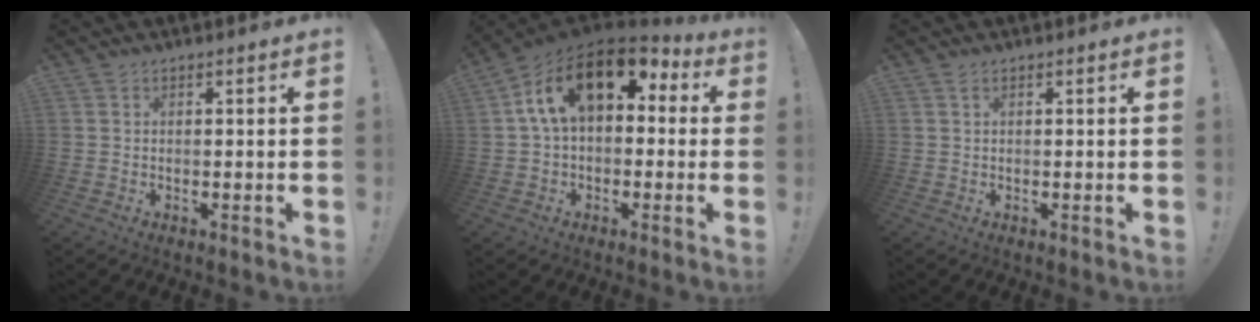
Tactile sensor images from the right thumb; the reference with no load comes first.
{"total": 17.7, "force": [6.4, 9.5, 13.5], "torque": [-0.227, -0.012, 0.113]}
{"total": 0.6, "force": [0.4, 0.3, 0.4], "torque": [-0.007, 0.000, 0.007]}